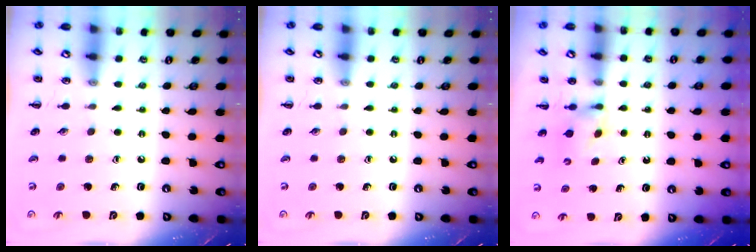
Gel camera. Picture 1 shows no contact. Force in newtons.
{"total": 0.0}
{"total": 2.5, "press": 2.3, "slide": 0.9}